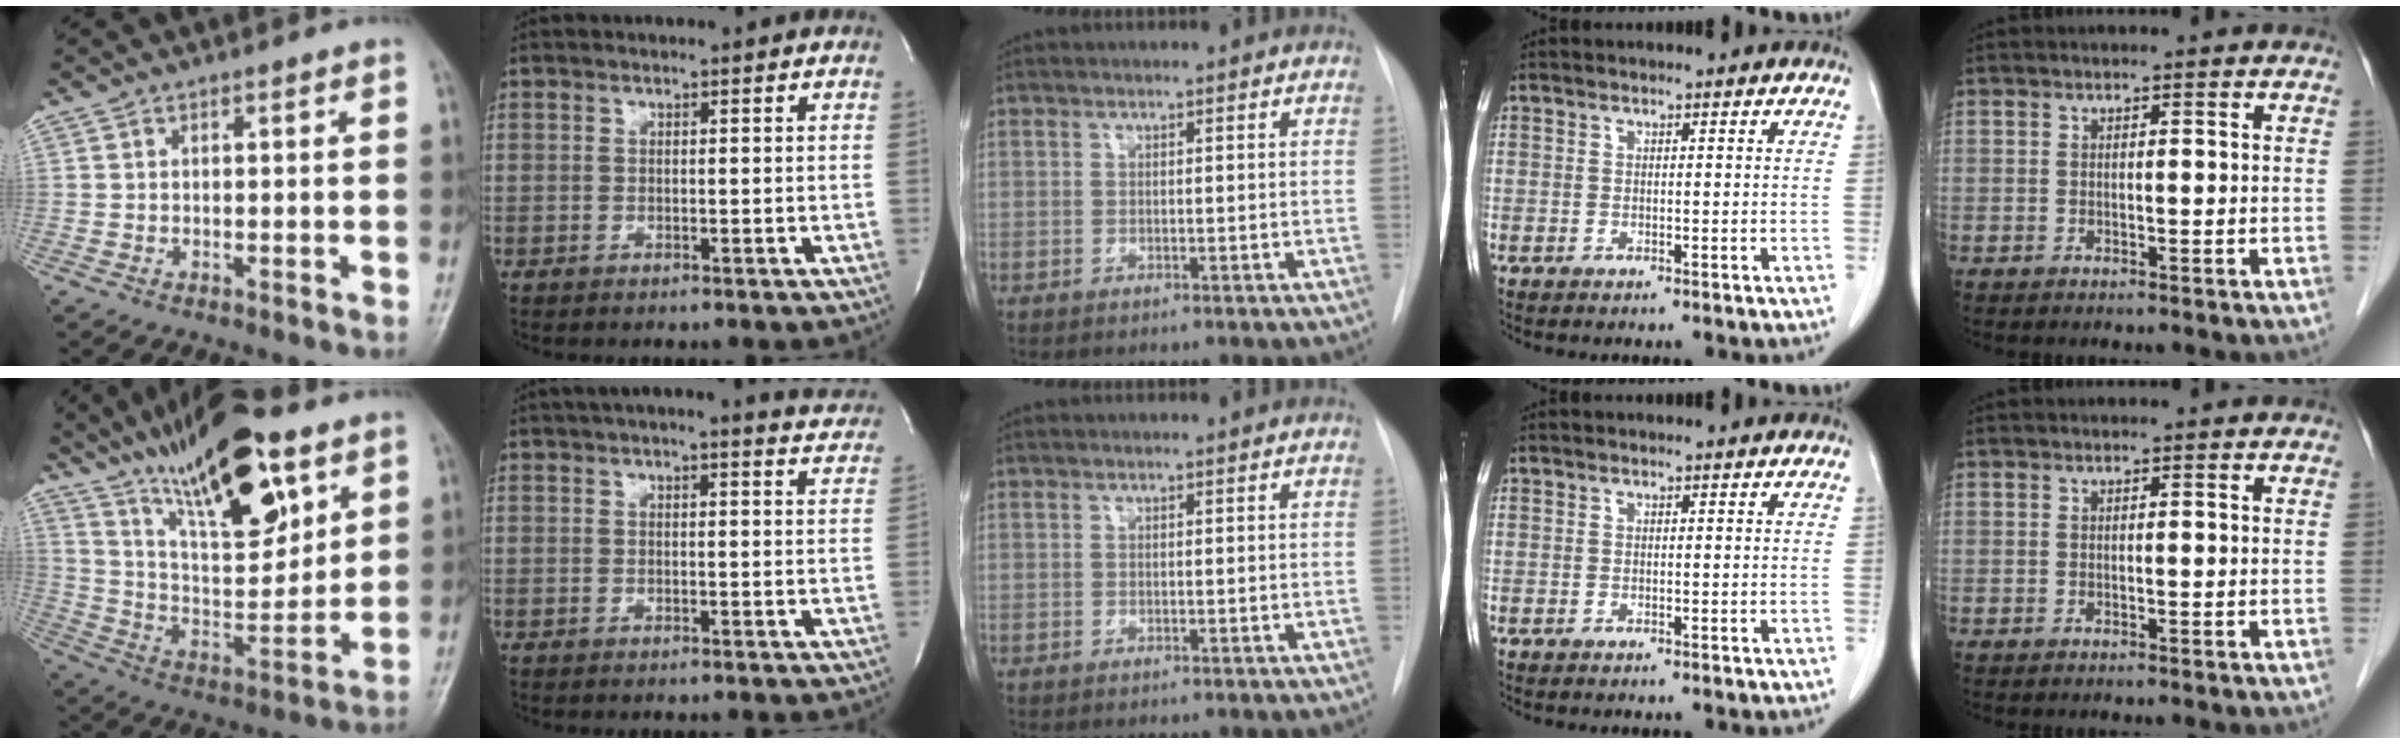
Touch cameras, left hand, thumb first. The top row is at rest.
{"thumb": {"total": 22.2, "force": [13.2, 7.7, 16.1], "torque": [-0.237, -0.047, 0.234]}, "index": {"total": 10.4, "force": [9.5, 1.3, 4.1], "torque": [-0.045, 0.002, 0.097]}}